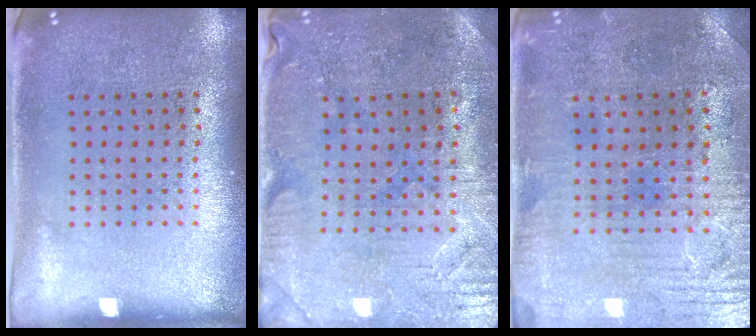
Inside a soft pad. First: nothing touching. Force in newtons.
{"total": 0.8, "press": 0.6, "slide": 0.5}
{"total": 1.3, "press": 1.2, "slide": 0.6}